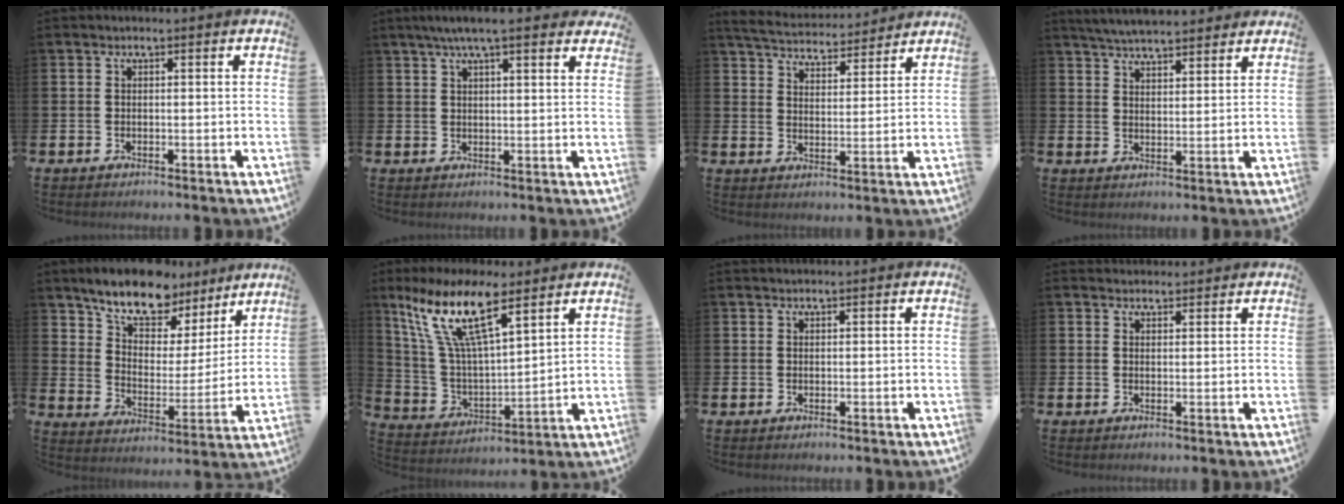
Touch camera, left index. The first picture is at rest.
{"total": 5.7, "force": [4.8, 0.8, 2.9], "torque": [-0.056, -0.010, 0.083]}
{"total": 5.5, "force": [5.4, 0.9, 0.7], "torque": [-0.038, -0.036, 0.095]}
{"total": 5.0, "force": [4.9, 0.6, 0.8], "torque": [-0.028, -0.022, 0.088]}
{"total": 10.6, "force": [9.2, 4.1, 3.3], "torque": [-0.094, -0.058, 0.161]}
{"total": 12.9, "force": [8.8, 3.8, 8.7], "torque": [-0.196, -0.023, 0.156]}
{"total": 0.7, "force": [0.7, 0.0, 0.1], "torque": [0.009, -0.003, 0.010]}
{"total": 1.9, "force": [1.8, 0.6, -0.1], "torque": [0.010, -0.008, 0.031]}